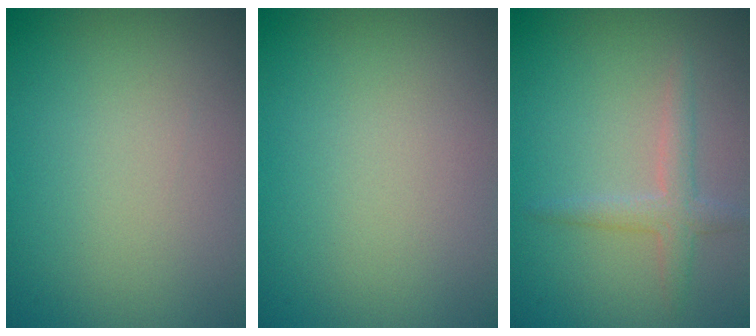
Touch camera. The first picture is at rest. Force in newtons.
{"total": 0.0}
{"total": 2.1, "press": 2.1, "slide": 0.0}